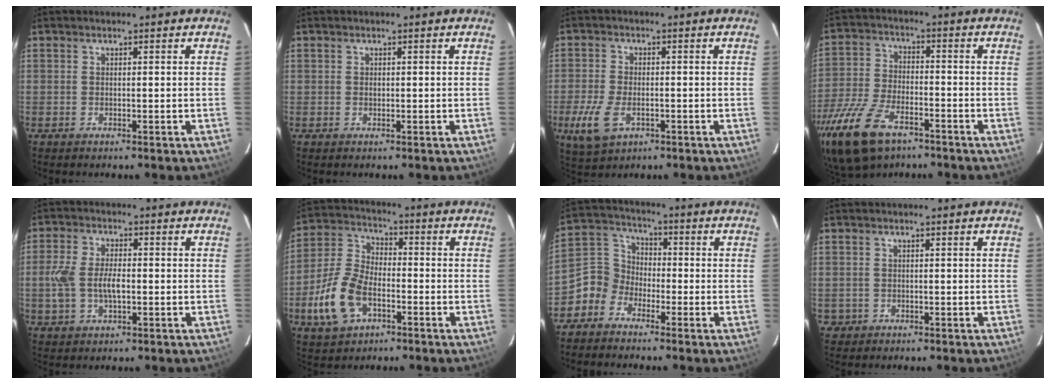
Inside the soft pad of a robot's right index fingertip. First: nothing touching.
{"total": 0.6, "force": [0.1, 0.4, 0.3], "torque": [-0.005, 0.002, 0.004]}
{"total": 8.4, "force": [-3.2, 4.8, 6.1], "torque": [-0.148, -0.012, -0.055]}
{"total": 18.0, "force": [-11.4, 8.8, 10.9], "torque": [-0.264, -0.036, -0.213]}
{"total": 7.4, "force": [-1.0, 4.0, 6.2], "torque": [-0.130, 0.003, -0.017]}
{"total": 12.5, "force": [-5.0, 7.4, 8.8], "torque": [-0.203, 0.009, -0.094]}
{"total": 6.7, "force": [-3.8, 5.4, 1.2], "torque": [-0.029, 0.031, -0.093]}
{"total": 1.7, "force": [-0.3, 1.7, 0.1], "torque": [-0.002, 0.004, 0.000]}